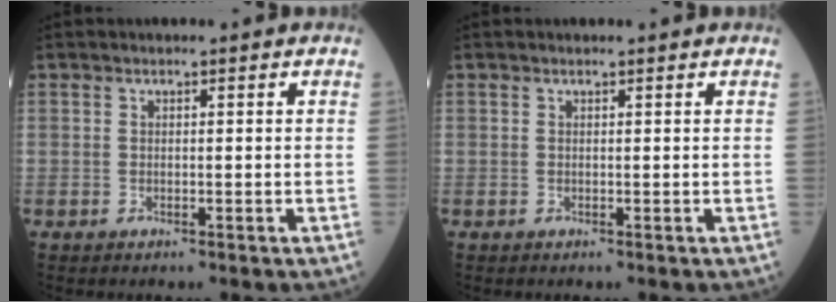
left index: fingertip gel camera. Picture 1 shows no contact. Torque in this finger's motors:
{"motor_torque": [0.12, 0.24, -0.02, -0.01]}